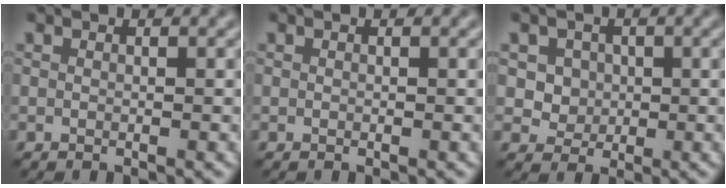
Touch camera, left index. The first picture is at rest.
{"total": 0.0}
{"total": 3.7, "force": [1.2, 3.2, 1.6], "torque": [-0.029, 0.001, 0.026]}